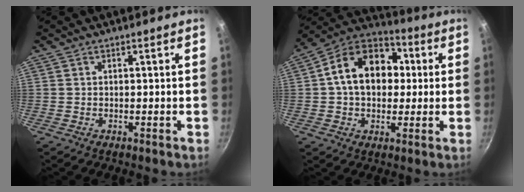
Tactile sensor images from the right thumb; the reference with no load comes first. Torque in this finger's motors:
{"motor_torque": [0.52, 2.62, 0.84, -0.13, 0.26]}